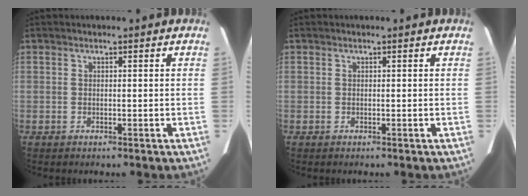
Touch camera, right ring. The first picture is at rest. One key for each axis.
{"total": 0.0}